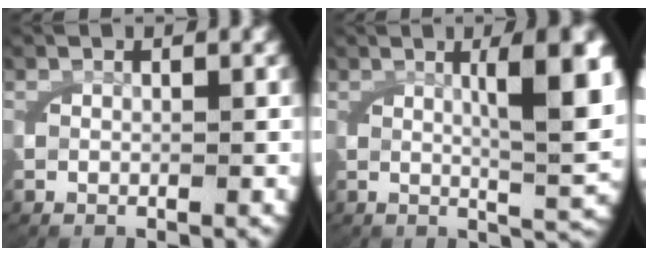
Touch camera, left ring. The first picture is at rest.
{"total": 7.7, "force": [1.9, 1.8, 7.2], "torque": [-0.096, 0.006, 0.032]}